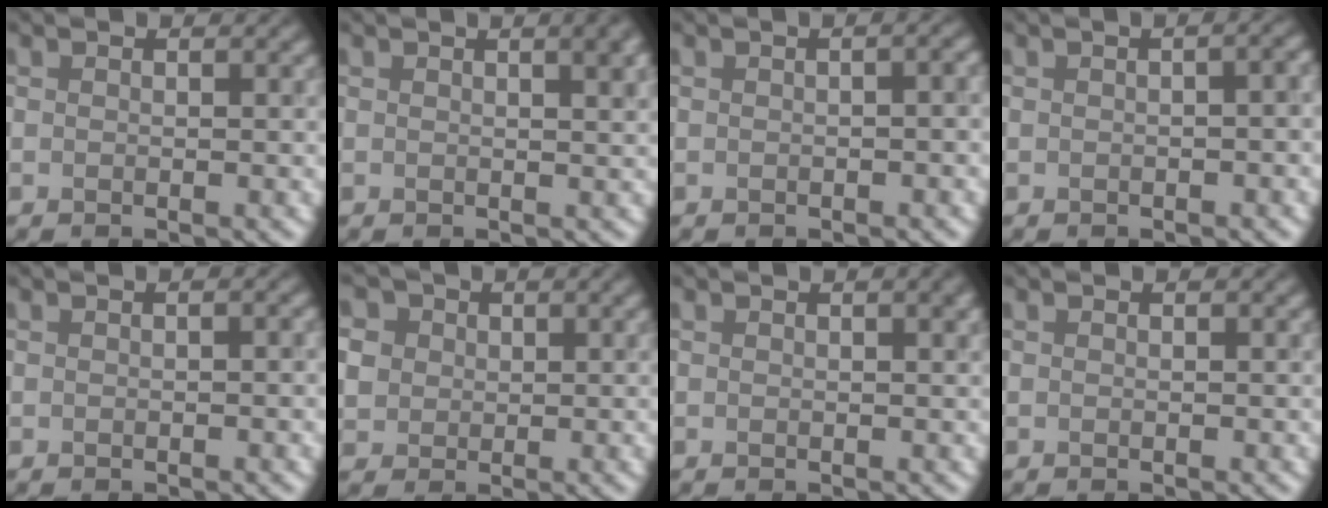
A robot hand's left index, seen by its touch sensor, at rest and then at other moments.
{"total": 4.3, "force": [1.8, 1.7, 3.5], "torque": [-0.021, 0.017, 0.013]}
{"total": 3.3, "force": [0.2, 1.4, 2.9], "torque": [-0.019, 0.010, 0.001]}
{"total": 4.4, "force": [0.2, 2.2, 3.8], "torque": [-0.017, 0.014, -0.002]}
{"total": 0.8, "force": [0.0, 0.1, 0.8], "torque": [-0.012, 0.004, 0.001]}
{"total": 5.9, "force": [1.7, 5.0, 2.6], "torque": [-0.070, 0.022, 0.022]}
{"total": 1.5, "force": [0.7, 0.4, 1.3], "torque": [-0.012, 0.006, 0.008]}
{"total": 0.0}